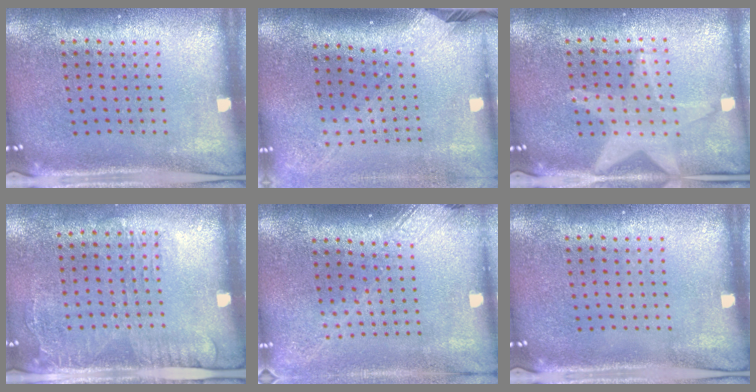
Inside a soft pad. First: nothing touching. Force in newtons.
{"total": 2.3, "press": 1.7, "slide": 1.5}
{"total": 1.8, "press": 1.6, "slide": 0.9}
{"total": 1.7, "press": 1.2, "slide": 1.1}
{"total": 2.0, "press": 1.5, "slide": 1.3}
{"total": 0.0}